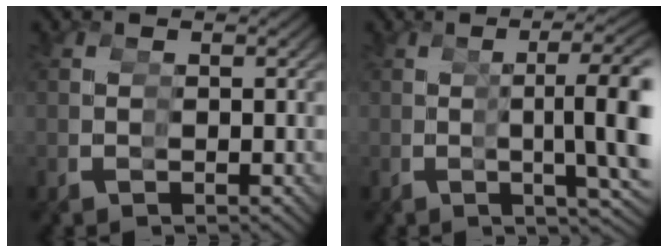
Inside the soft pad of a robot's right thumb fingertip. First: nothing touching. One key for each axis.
{"total": 7.9, "fx": 0.1, "fy": 2.1, "fz": 7.7, "tx": -0.096, "ty": 0.005, "tz": -0.002}